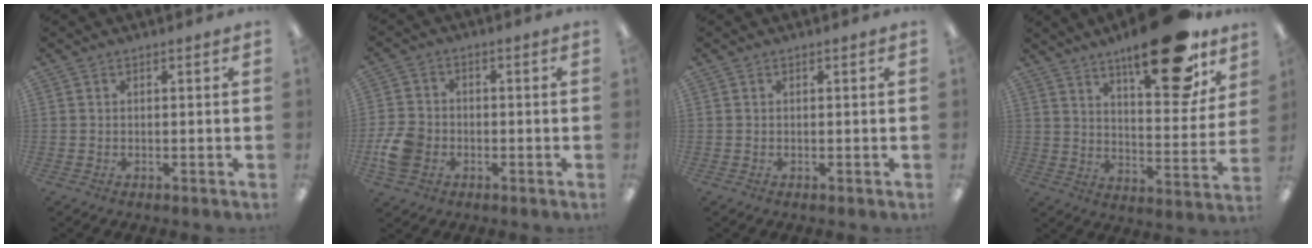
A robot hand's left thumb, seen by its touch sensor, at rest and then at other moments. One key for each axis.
{"total": 8.4, "fx": -2.6, "fy": 6.5, "fz": 4.6, "tx": -0.097, "ty": 0.014, "tz": -0.049}
{"total": 0.0}
{"total": 23.4, "fx": 16.0, "fy": 8.3, "fz": 15.0, "tx": -0.199, "ty": -0.098, "tz": 0.256}